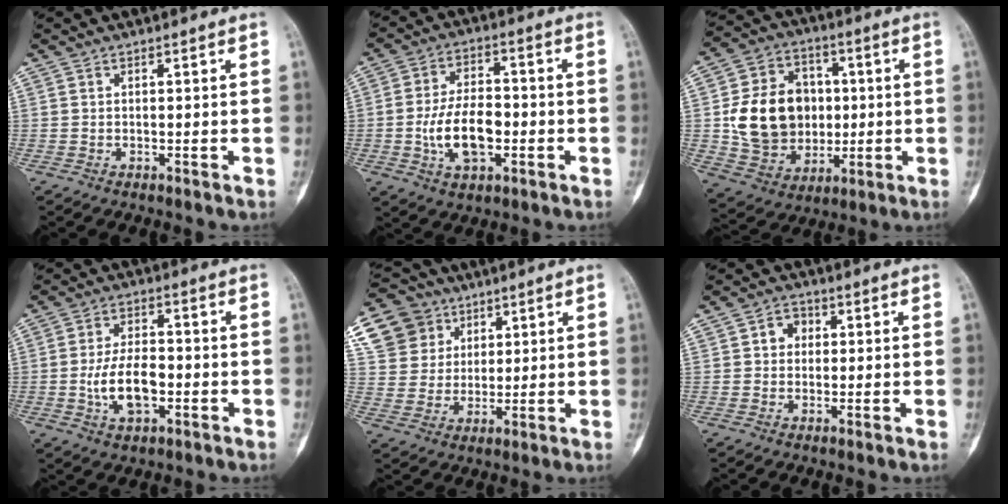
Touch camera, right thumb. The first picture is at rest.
{"total": 11.3, "force": [-2.4, 6.4, 9.0], "torque": [-0.152, 0.020, -0.042]}
{"total": 18.0, "force": [0.6, 14.6, 10.5], "torque": [-0.147, 0.012, 0.024]}
{"total": 9.2, "force": [-2.0, 5.1, 7.5], "torque": [-0.133, 0.016, -0.035]}
{"total": 14.5, "force": [6.6, 12.4, 3.9], "torque": [-0.053, 0.005, 0.131]}
{"total": 3.8, "force": [0.6, 3.3, 1.7], "torque": [-0.001, 0.007, 0.004]}